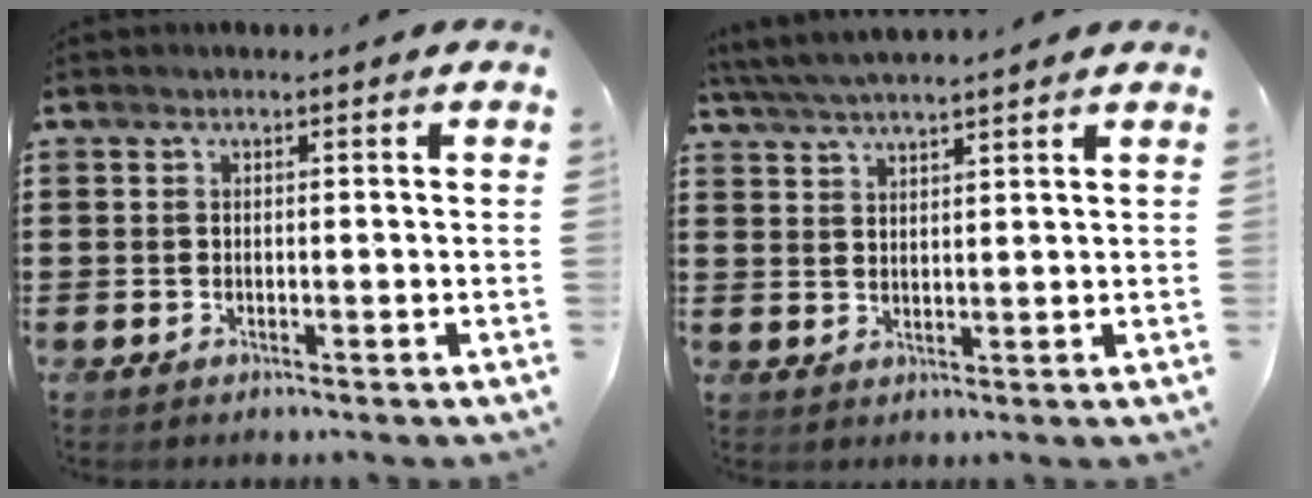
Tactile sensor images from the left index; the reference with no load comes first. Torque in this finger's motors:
{"motor_torque": [-0.32, 0.26, 0.81, 0.21]}